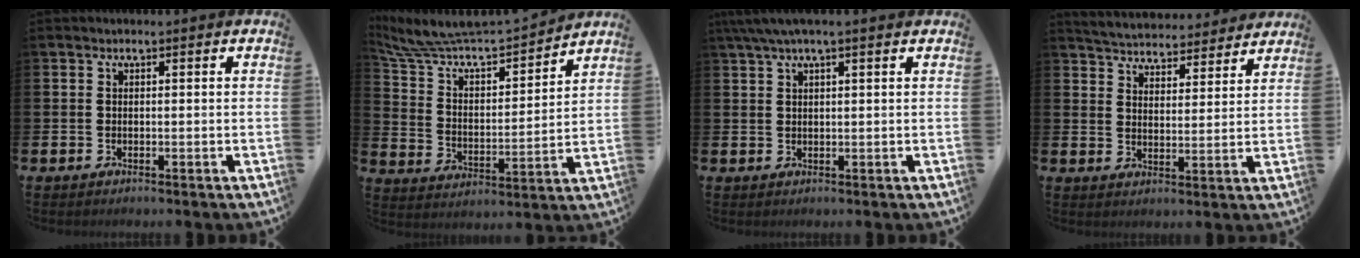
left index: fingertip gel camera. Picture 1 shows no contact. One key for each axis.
{"total": 9.2, "fx": 8.8, "fy": 1.8, "fz": 1.8, "tx": -0.081, "ty": -0.069, "tz": 0.152}
{"total": 3.1, "fx": 2.2, "fy": 0.2, "fz": 2.1, "tx": -0.051, "ty": 0.004, "tz": 0.041}
{"total": 5.1, "fx": 5.0, "fy": 0.7, "fz": -0.1, "tx": -0.023, "ty": -0.036, "tz": 0.087}